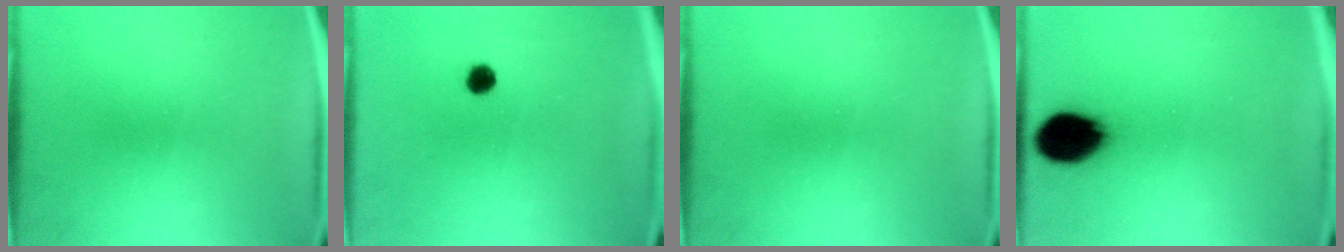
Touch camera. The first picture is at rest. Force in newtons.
{"total": 2.3}
{"total": 0.0}
{"total": 12.9}